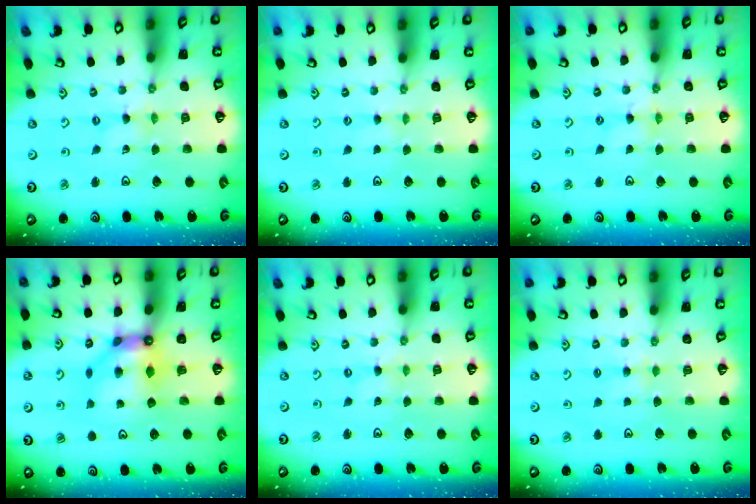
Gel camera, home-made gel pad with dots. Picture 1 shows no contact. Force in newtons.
{"total": 0.9, "press": 0.9, "slide": 0.2}
{"total": 1.5, "press": 1.4, "slide": 0.3}
{"total": 8.9, "press": 8.9, "slide": 0.8}
{"total": 0.0}
{"total": 2.9, "press": 2.9, "slide": 0.5}